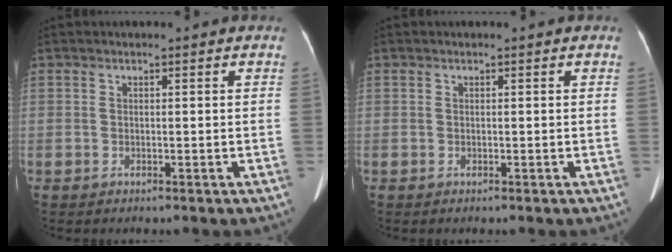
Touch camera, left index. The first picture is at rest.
{"total": 0.0}